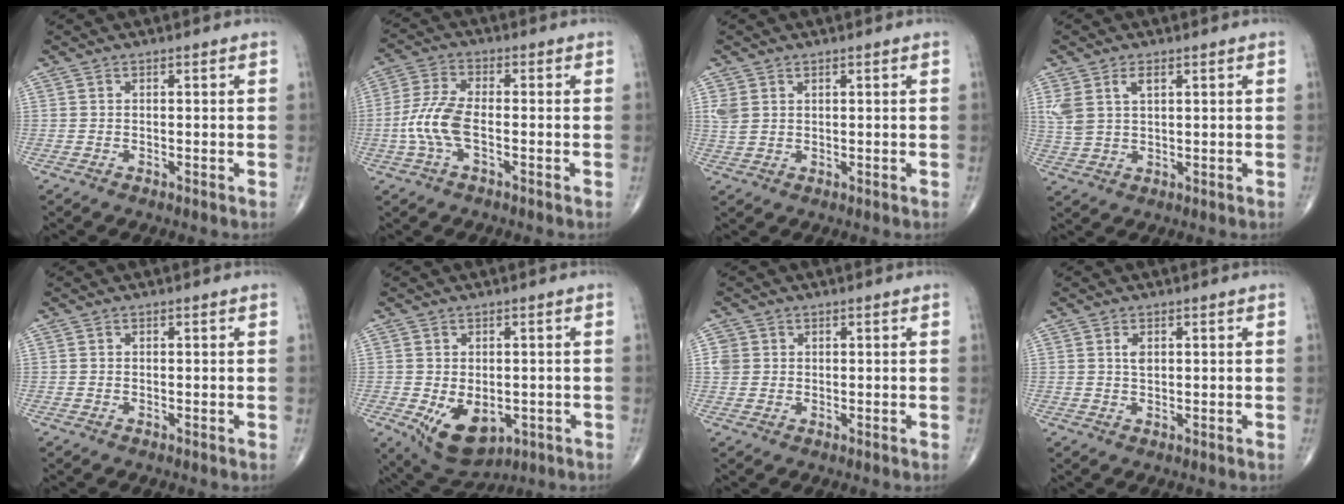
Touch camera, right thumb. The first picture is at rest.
{"total": 7.8, "force": [-1.8, 3.1, 6.8], "torque": [-0.167, 0.018, -0.039]}
{"total": 2.8, "force": [1.1, 2.1, 1.5], "torque": [-0.032, 0.001, 0.031]}
{"total": 5.7, "force": [2.4, 3.0, 4.2], "torque": [-0.096, 0.002, 0.056]}
{"total": 0.0}
{"total": 9.6, "force": [-2.7, 6.0, 7.0], "torque": [-0.091, -0.009, -0.026]}
{"total": 2.9, "force": [0.6, 2.7, 0.7], "torque": [0.001, 0.004, 0.014]}
{"total": 1.8, "force": [0.5, 1.0, 1.4], "torque": [-0.020, -0.002, 0.009]}